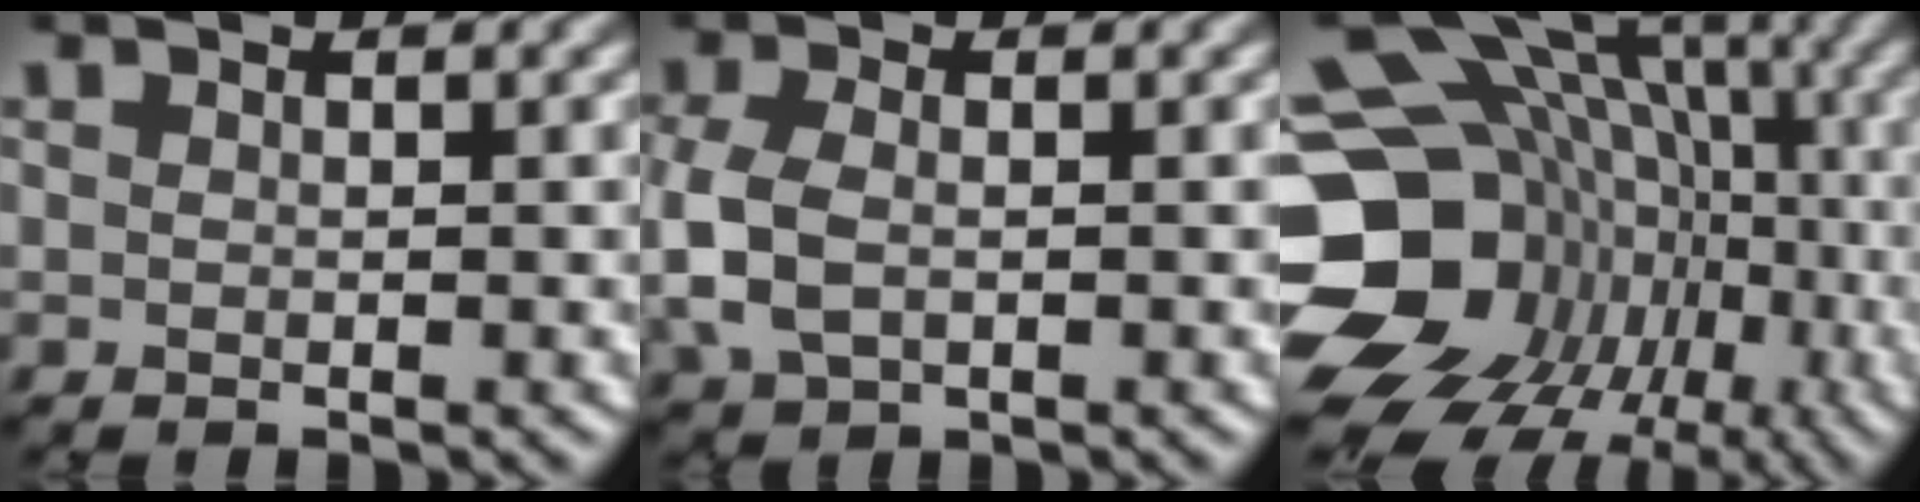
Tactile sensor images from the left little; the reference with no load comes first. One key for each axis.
{"total": 4.2, "fx": -0.9, "fy": 2.8, "fz": 3.1, "tx": -0.086, "ty": -0.007, "tz": -0.022}
{"total": 20.7, "fx": -5.1, "fy": 17.3, "fz": 10.2, "tx": -0.174, "ty": -0.010, "tz": -0.093}